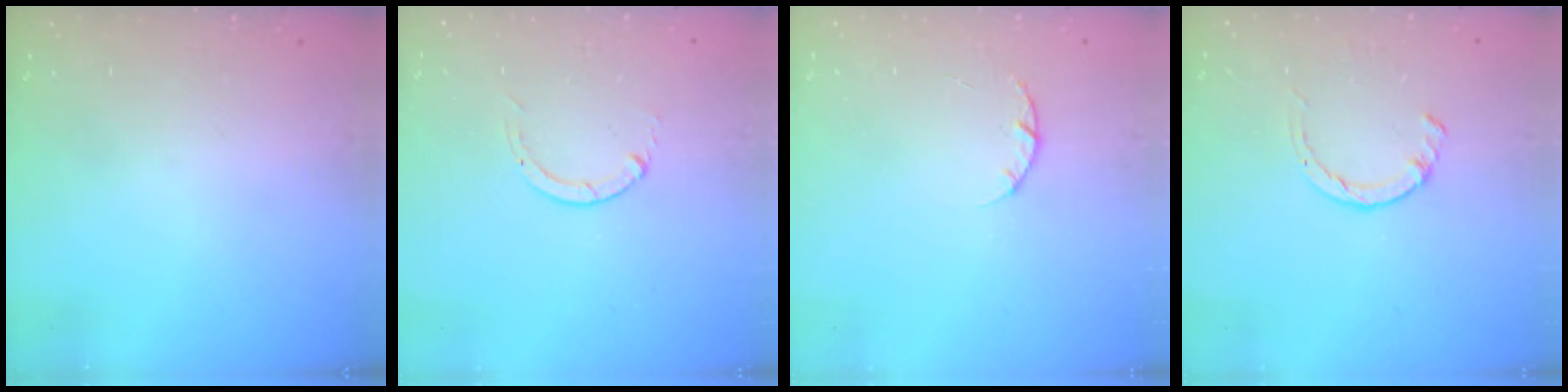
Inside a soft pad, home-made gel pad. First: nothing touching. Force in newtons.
{"total": 0.0}
{"total": 2.0, "press": 1.9, "slide": 0.4}
{"total": 1.4, "press": 1.4, "slide": 0.3}